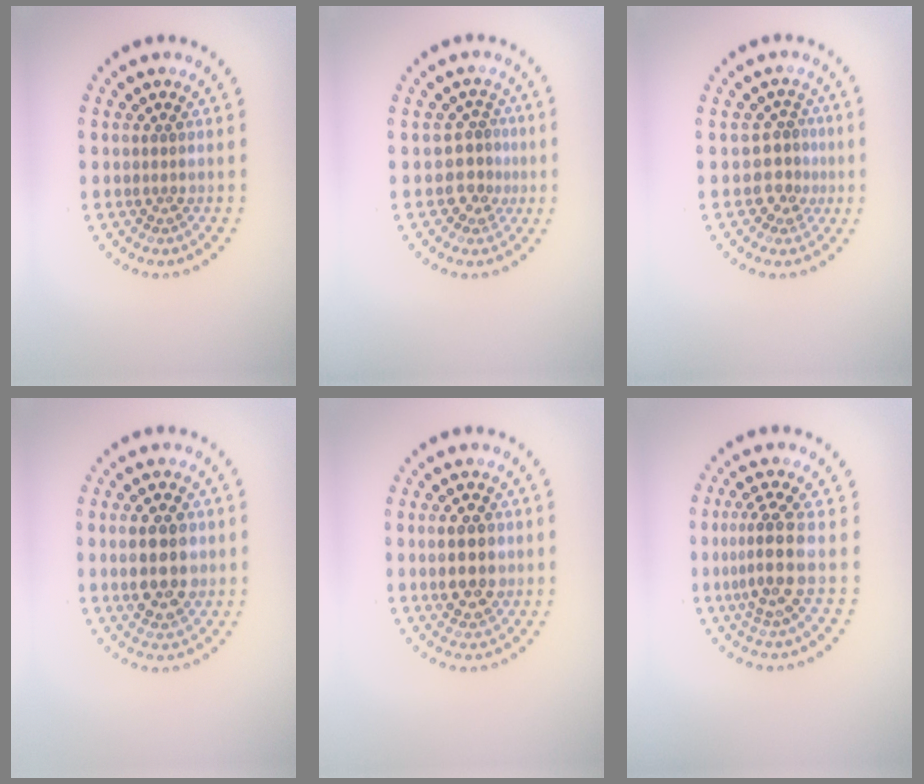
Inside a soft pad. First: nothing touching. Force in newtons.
{"total": 2.4, "press": 2.0, "slide": 1.4}
{"total": 2.4, "press": 2.0, "slide": 1.4}
{"total": 5.6, "press": 5.5, "slide": 0.4}
{"total": 3.8, "press": 3.8, "slide": 0.2}
{"total": 3.8, "press": 3.1, "slide": 2.2}